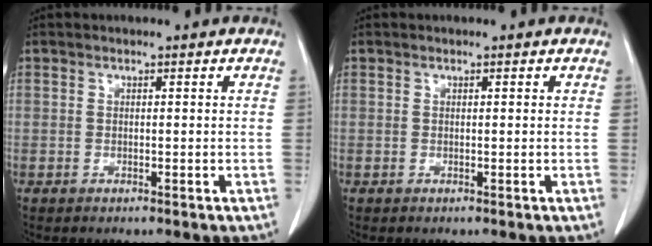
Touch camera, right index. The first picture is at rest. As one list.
[{"total": 0.0}]